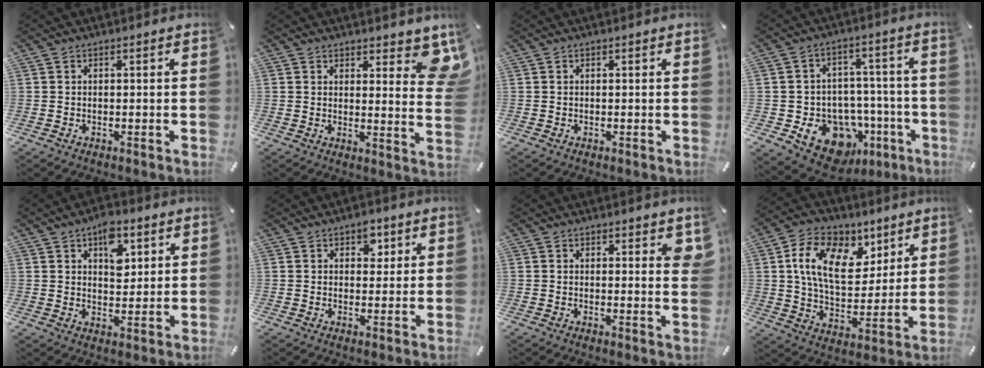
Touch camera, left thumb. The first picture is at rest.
{"total": 7.5, "force": [5.1, 3.3, 4.4], "torque": [-0.032, -0.037, 0.086]}
{"total": 0.0}
{"total": 15.4, "force": [-7.4, 11.5, 7.2], "torque": [-0.088, 0.047, -0.109]}
{"total": 8.6, "force": [4.1, 5.4, 5.3], "torque": [-0.059, -0.012, 0.067]}
{"total": 4.4, "force": [2.1, 3.0, 2.3], "torque": [-0.010, -0.009, 0.029]}
{"total": 3.0, "force": [1.9, 1.4, 1.8], "torque": [-0.007, -0.011, 0.029]}
{"total": 16.0, "force": [6.6, 10.5, 10.0], "torque": [-0.167, -0.013, 0.123]}